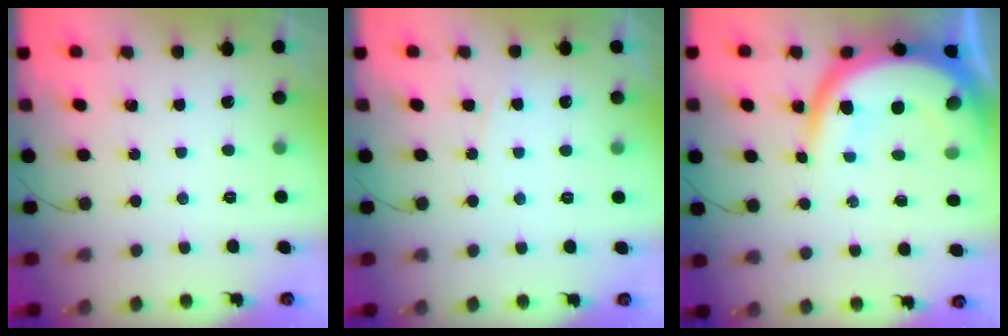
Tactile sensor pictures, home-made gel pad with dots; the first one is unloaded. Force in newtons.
{"total": 3.5, "press": 3.5, "slide": 0.3}
{"total": 16.1, "press": 16.0, "slide": 1.7}